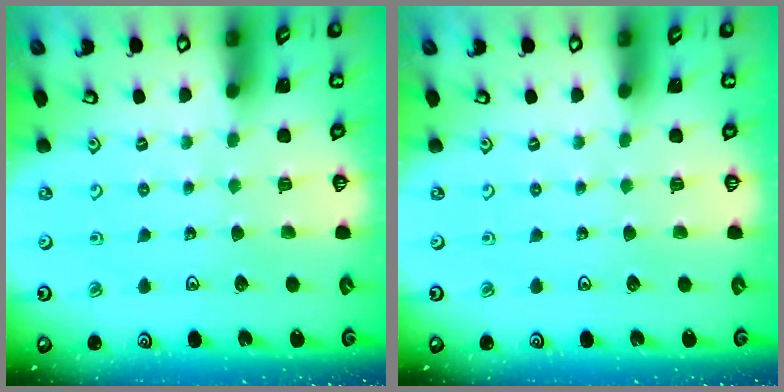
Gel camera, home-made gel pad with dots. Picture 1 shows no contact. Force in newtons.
{"total": 0.0}